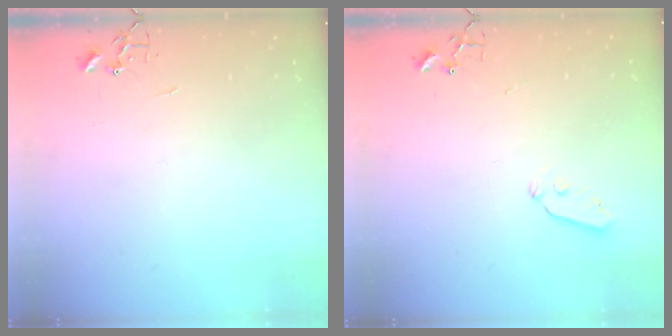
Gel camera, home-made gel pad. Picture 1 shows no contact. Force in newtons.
{"total": 3.3, "press": 3.3, "slide": 0.4}